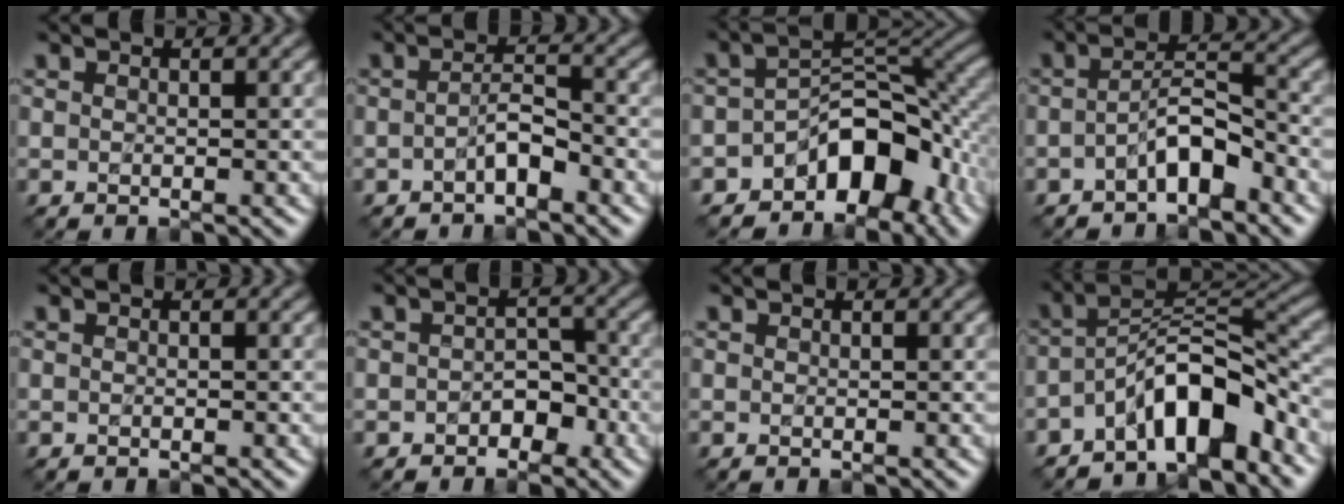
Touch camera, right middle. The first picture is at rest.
{"total": 2.1, "force": [-1.1, 0.6, 1.7], "torque": [-0.032, 0.008, -0.024]}
{"total": 9.0, "force": [-4.7, 5.1, 5.7], "torque": [-0.058, 0.005, -0.084]}
{"total": 3.6, "force": [-1.9, 1.3, 2.8], "torque": [-0.049, 0.013, -0.038]}
{"total": 0.0}
{"total": 2.4, "force": [-1.2, 1.7, 1.2], "torque": [-0.014, 0.006, -0.018]}
{"total": 0.0}
{"total": 7.5, "force": [-4.4, 2.8, 5.3], "torque": [-0.071, 0.013, -0.084]}